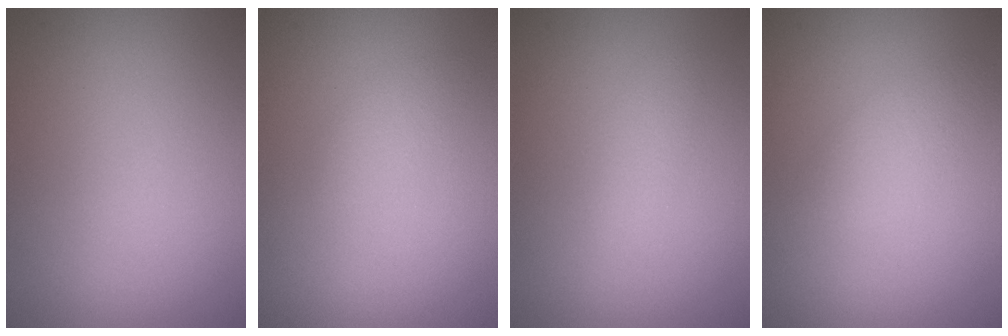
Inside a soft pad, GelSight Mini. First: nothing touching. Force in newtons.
{"total": 1.1, "press": 1.1, "slide": 0.0}
{"total": 1.2, "press": 1.2, "slide": 0.1}
{"total": 2.0, "press": 2.0, "slide": 0.1}